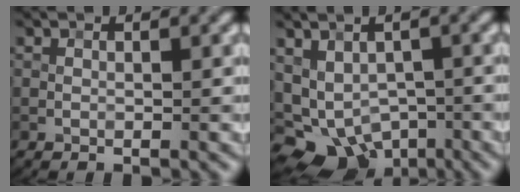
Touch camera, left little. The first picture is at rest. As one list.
[{"total": 9.9, "force": [-4.3, 7.8, 4.4], "torque": [-0.056, -0.029, -0.048]}]